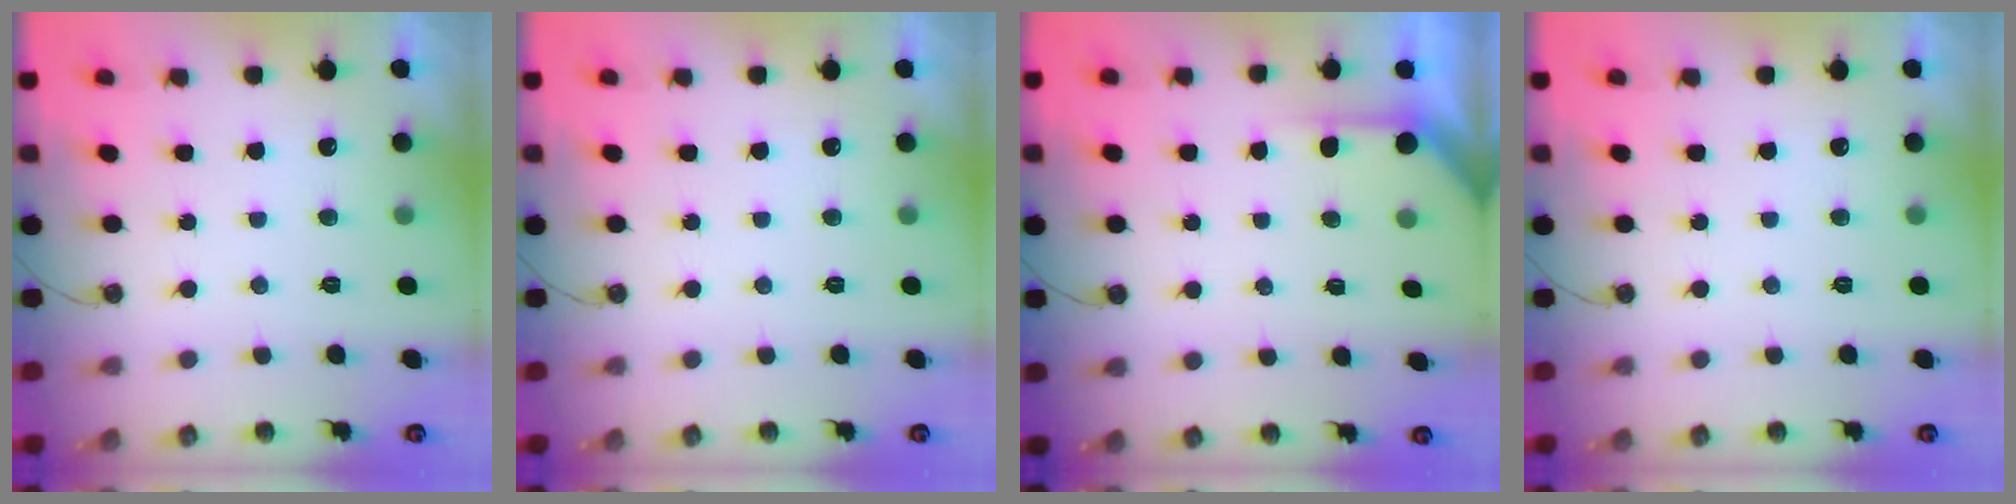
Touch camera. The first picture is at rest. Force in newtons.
{"total": 0.0}
{"total": 2.6, "press": 2.6, "slide": 0.3}
{"total": 0.0}